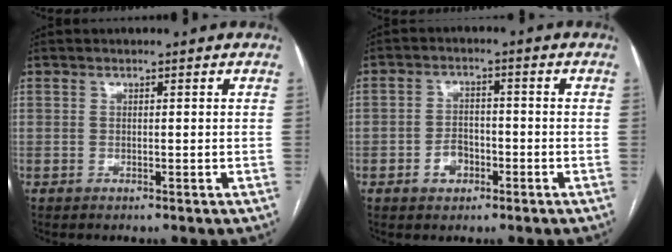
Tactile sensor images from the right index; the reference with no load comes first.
{"total": 3.9, "force": [-1.8, 2.8, 2.0], "torque": [-0.034, 0.009, -0.026]}